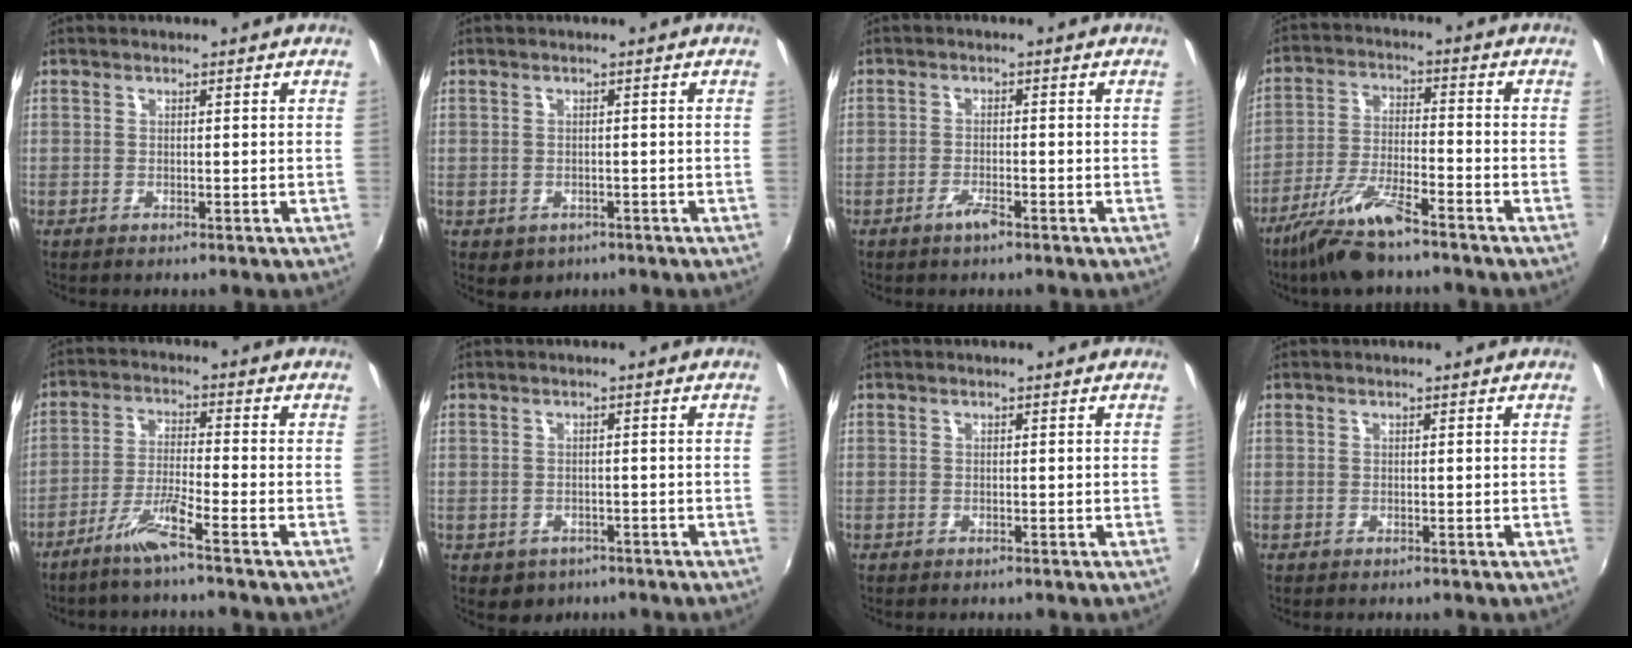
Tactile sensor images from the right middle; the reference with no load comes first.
{"total": 2.7, "force": [-1.0, 2.3, 1.0], "torque": [-0.025, -0.006, -0.008]}
{"total": 2.4, "force": [-1.8, 0.5, 1.6], "torque": [-0.038, -0.002, -0.038]}
{"total": 10.9, "force": [-8.3, 2.1, 6.8], "torque": [-0.144, -0.012, -0.156]}
{"total": 6.1, "force": [-4.4, -0.7, 4.2], "torque": [-0.095, -0.002, -0.086]}
{"total": 3.4, "force": [-1.6, 2.8, 1.0], "torque": [-0.028, -0.005, -0.017]}
{"total": 0.0}
{"total": 0.0}